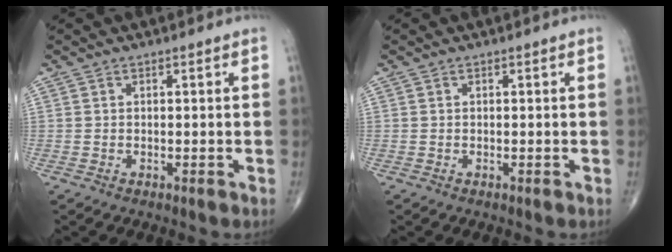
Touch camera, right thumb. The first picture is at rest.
{"total": 0.0}